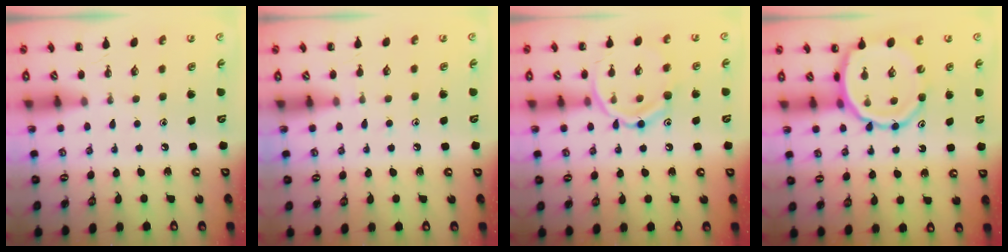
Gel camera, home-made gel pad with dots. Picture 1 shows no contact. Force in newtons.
{"total": 4.2, "press": 4.0, "slide": 1.2}
{"total": 13.6, "press": 13.5, "slide": 0.9}
{"total": 12.2, "press": 11.9, "slide": 2.7}